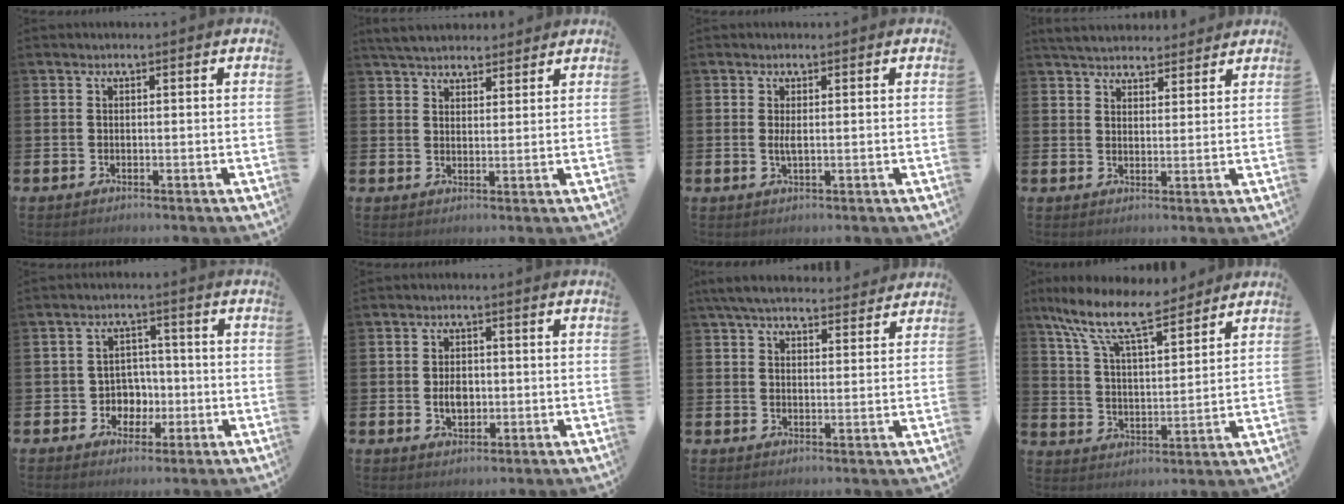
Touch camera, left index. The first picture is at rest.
{"total": 4.5, "force": [4.3, 1.3, 0.5], "torque": [-0.024, -0.014, 0.080]}
{"total": 1.3, "force": [0.3, 0.3, 1.3], "torque": [-0.021, -0.002, 0.003]}
{"total": 4.6, "force": [4.4, 1.1, 0.3], "torque": [-0.019, -0.018, 0.081]}
{"total": 3.9, "force": [-0.6, 3.8, 0.7], "torque": [-0.018, -0.002, -0.020]}
{"total": 3.3, "force": [-0.2, 2.3, 2.3], "torque": [-0.027, -0.001, -0.010]}
{"total": 5.5, "force": [5.1, 1.3, 1.6], "torque": [-0.046, -0.017, 0.094]}
{"total": 10.7, "force": [8.6, 3.0, 5.6], "torque": [-0.139, -0.042, 0.150]}